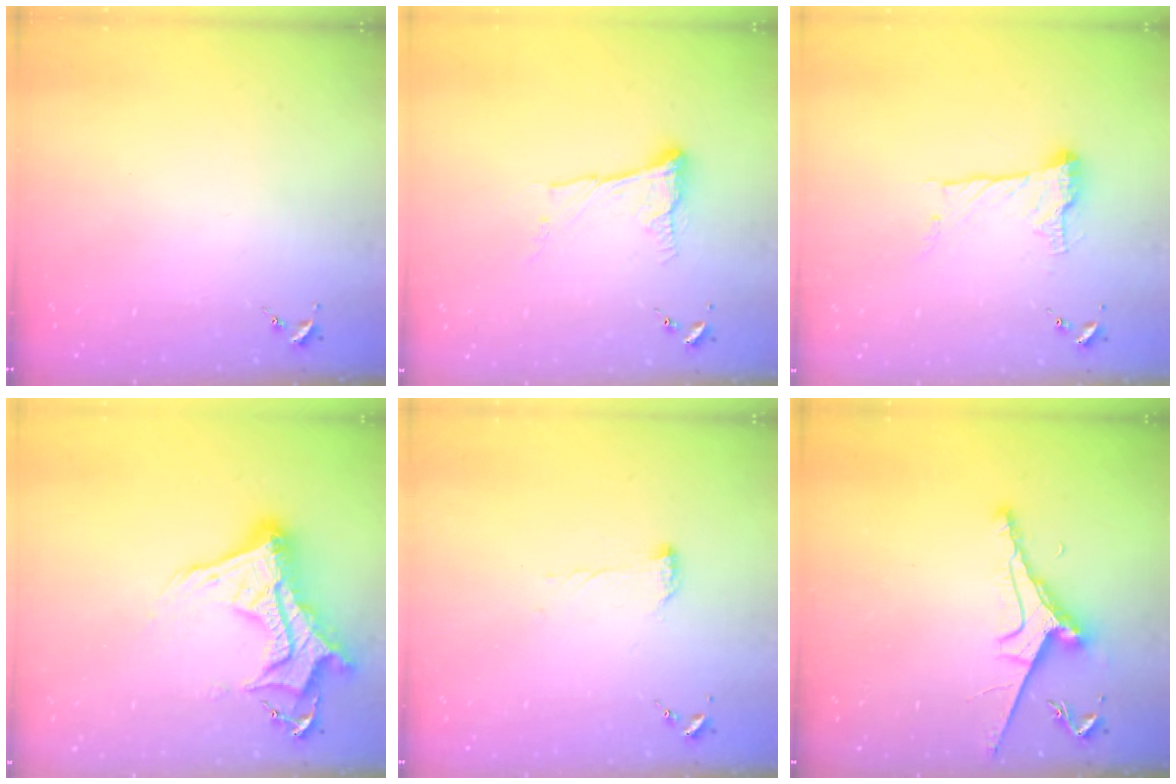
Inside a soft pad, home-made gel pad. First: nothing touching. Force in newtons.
{"total": 10.7, "press": 10.7, "slide": 0.6}
{"total": 13.7, "press": 13.6, "slide": 0.8}
{"total": 18.2, "press": 18.1, "slide": 1.6}
{"total": 5.8, "press": 5.7, "slide": 0.7}
{"total": 8.3, "press": 8.2, "slide": 1.2}